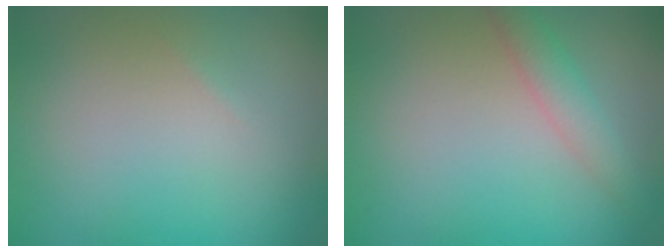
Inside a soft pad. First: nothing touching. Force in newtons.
{"total": 2.2, "press": 2.2, "slide": 0.1}